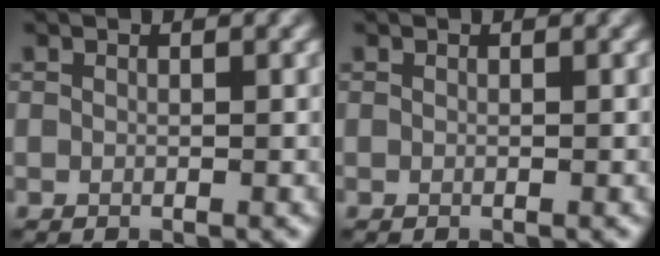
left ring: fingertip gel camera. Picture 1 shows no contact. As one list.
[{"total": 0.0}]